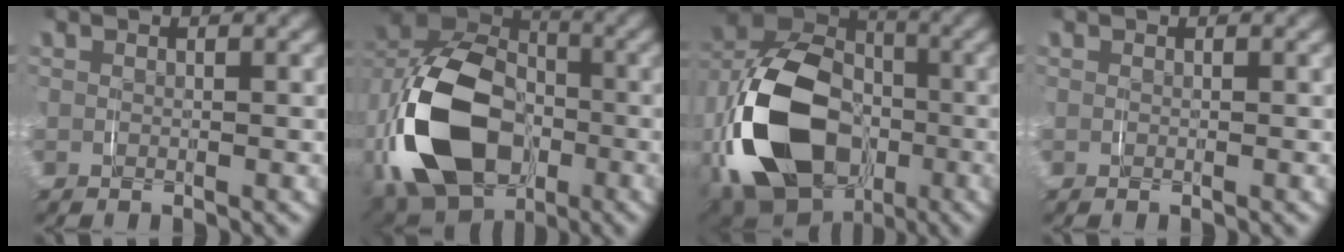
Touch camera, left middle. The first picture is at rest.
{"total": 14.4, "force": [-2.6, 9.8, 10.2], "torque": [-0.205, -0.020, -0.044]}
{"total": 15.9, "force": [-3.4, 11.0, 10.9], "torque": [-0.224, -0.028, -0.051]}
{"total": 0.0}